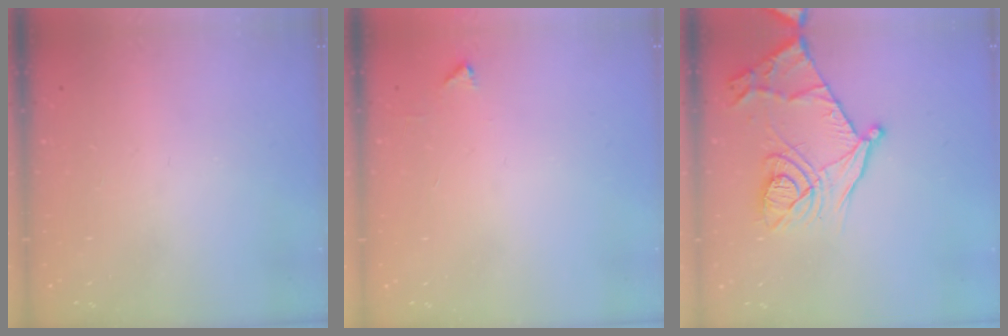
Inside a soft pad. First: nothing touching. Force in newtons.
{"total": 2.1, "press": 2.1, "slide": 0.3}
{"total": 17.1, "press": 17.1, "slide": 1.2}